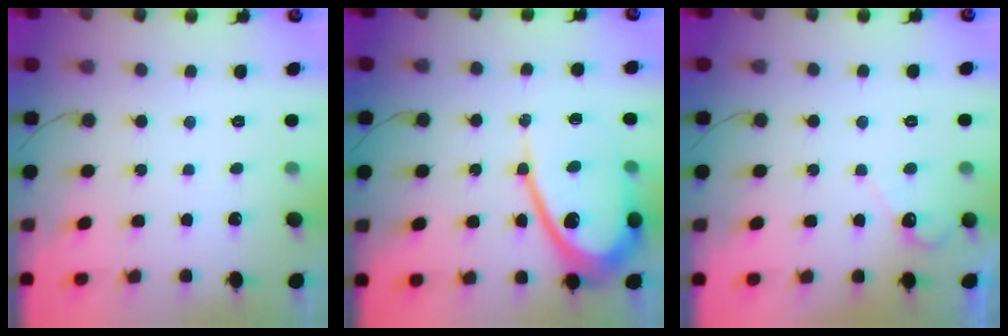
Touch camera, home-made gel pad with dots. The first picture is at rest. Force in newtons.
{"total": 13.0, "press": 12.9, "slide": 1.2}
{"total": 4.1, "press": 4.1, "slide": 0.3}